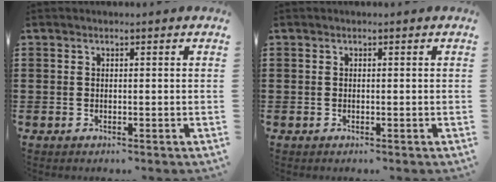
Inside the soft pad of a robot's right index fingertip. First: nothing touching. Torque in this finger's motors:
{"motor_torque": [-0.05, 0.05, 0.00, -0.01]}